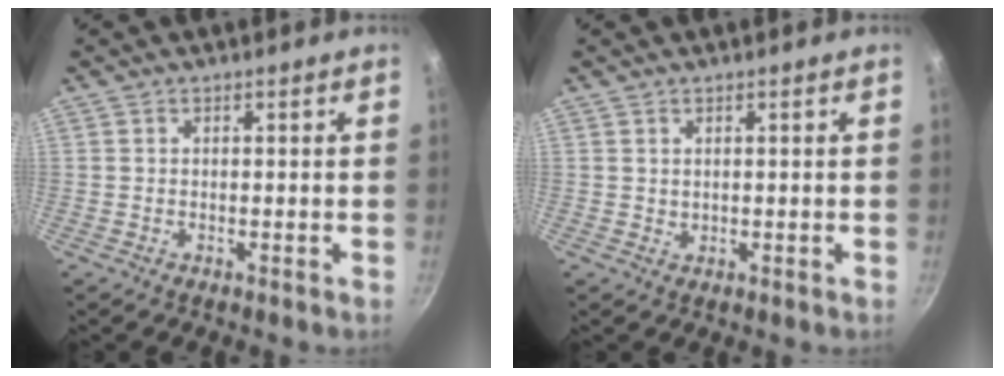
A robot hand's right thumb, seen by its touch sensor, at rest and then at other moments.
{"total": 0.7, "force": [0.6, 0.3, 0.2], "torque": [-0.001, -0.008, 0.009]}